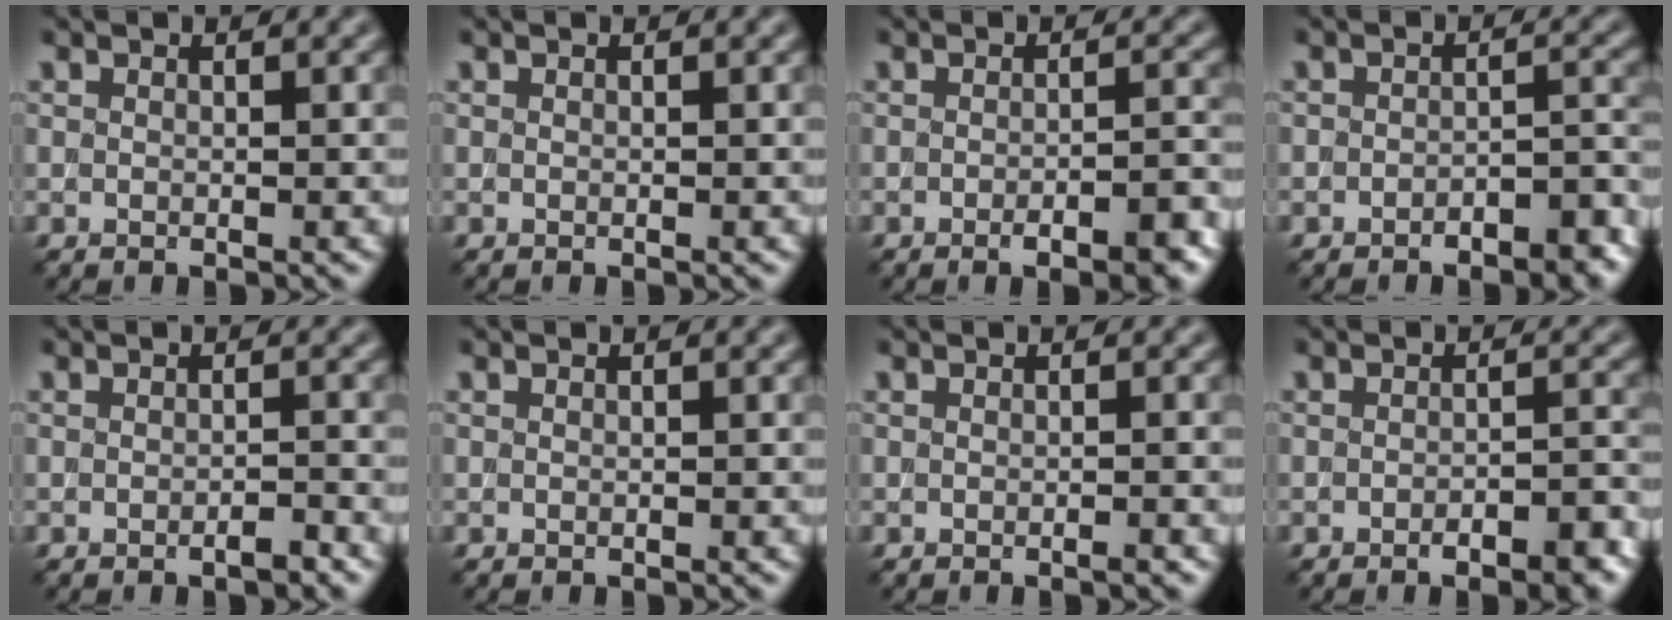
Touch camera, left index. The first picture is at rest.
{"total": 0.0}
{"total": 4.2, "force": [-2.2, 1.1, 3.4], "torque": [-0.041, 0.003, -0.027]}
{"total": 4.0, "force": [-3.0, 1.3, 2.4], "torque": [-0.031, 0.005, -0.038]}
{"total": 1.3, "force": [-0.8, 0.2, 1.0], "torque": [-0.012, 0.000, -0.015]}
{"total": 0.0}
{"total": 1.0, "force": [-0.3, 0.3, 0.9], "torque": [-0.007, -0.003, -0.010]}
{"total": 3.9, "force": [-2.3, 1.0, 2.9], "torque": [-0.037, 0.003, -0.028]}